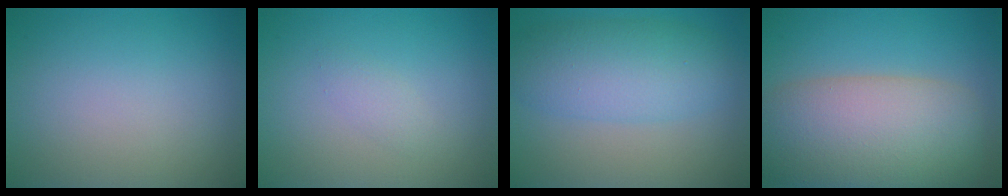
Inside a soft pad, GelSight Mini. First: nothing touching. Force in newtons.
{"total": 1.1, "press": 1.1, "slide": 0.0}
{"total": 6.0, "press": 6.0, "slide": 0.1}
{"total": 11.1, "press": 11.1, "slide": 0.6}